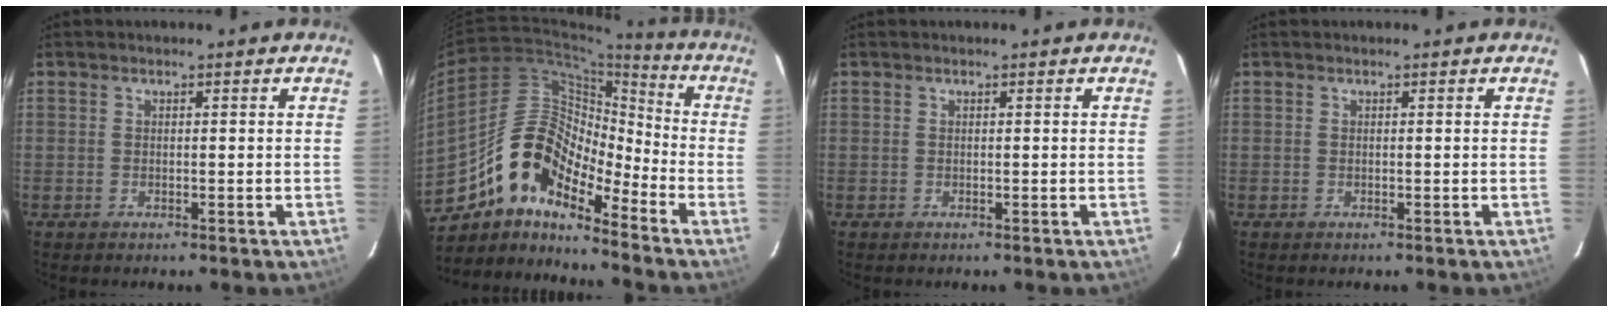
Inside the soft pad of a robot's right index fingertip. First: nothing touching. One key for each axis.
{"total": 14.7, "fx": -10.6, "fy": 5.8, "fz": 8.4, "tx": -0.142, "ty": 0.012, "tz": -0.213}
{"total": 0.0}
{"total": 0.0}